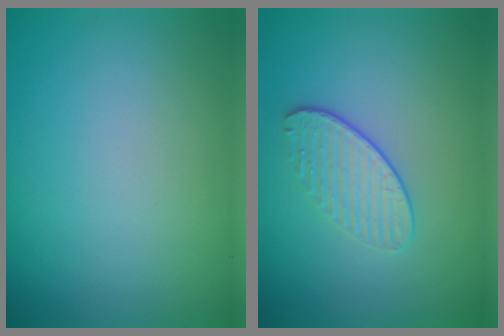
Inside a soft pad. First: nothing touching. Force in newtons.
{"total": 1.9, "press": 1.5, "slide": 1.2}